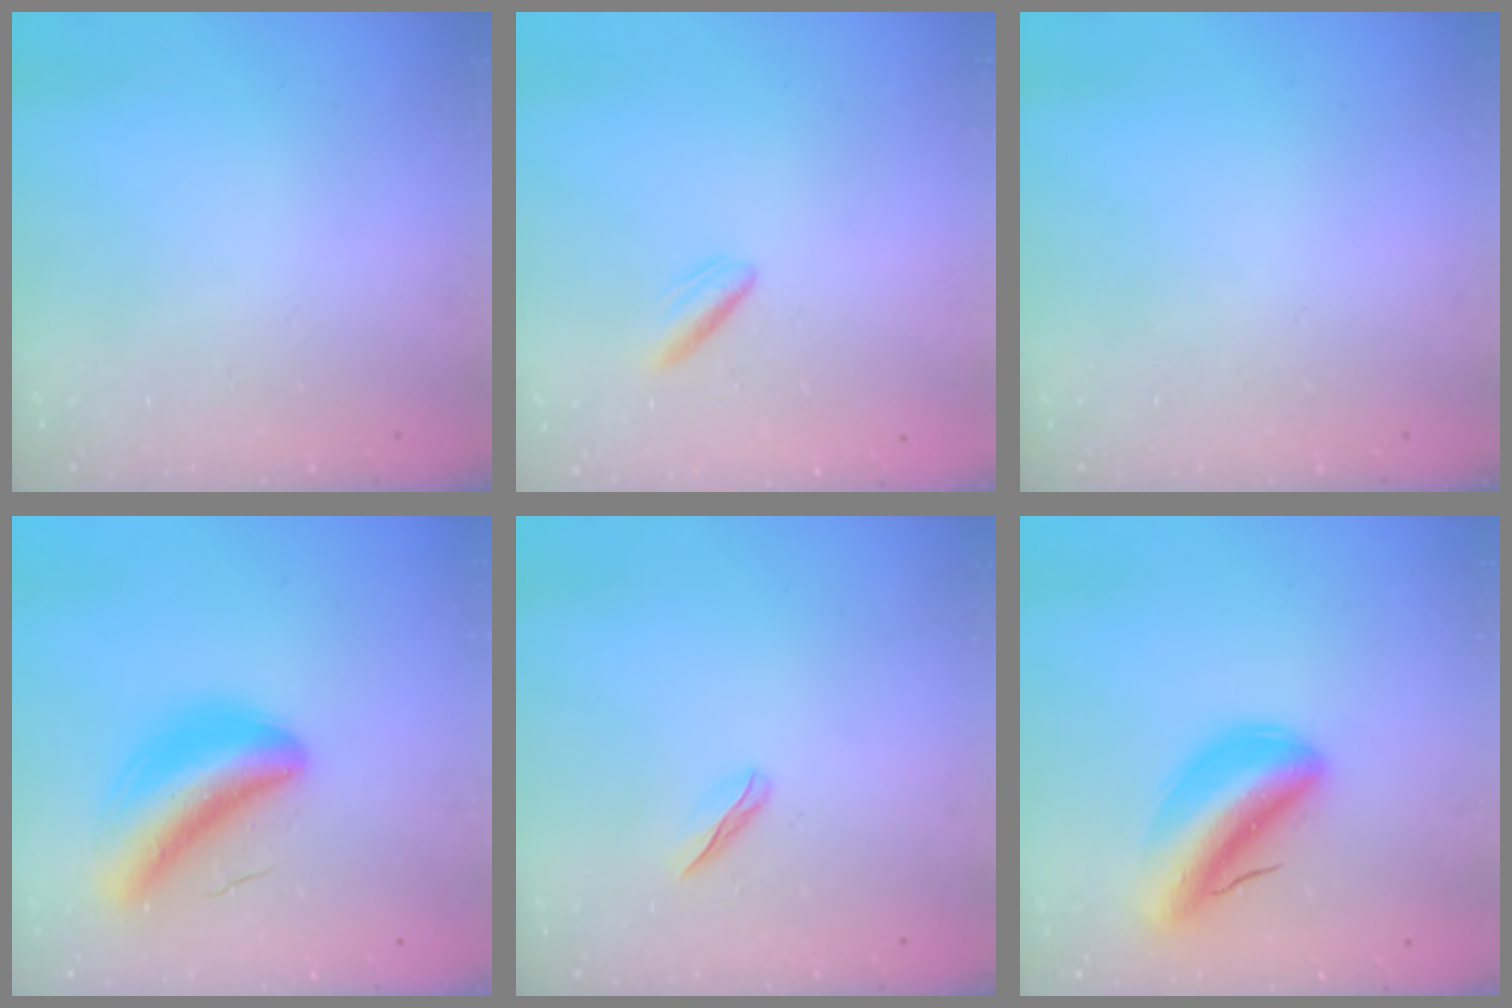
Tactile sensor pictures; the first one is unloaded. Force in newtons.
{"total": 2.1, "press": 1.8, "slide": 1.1}
{"total": 0.0}
{"total": 8.5, "press": 7.9, "slide": 3.1}
{"total": 2.6, "press": 2.5, "slide": 0.7}
{"total": 7.0, "press": 6.6, "slide": 2.6}